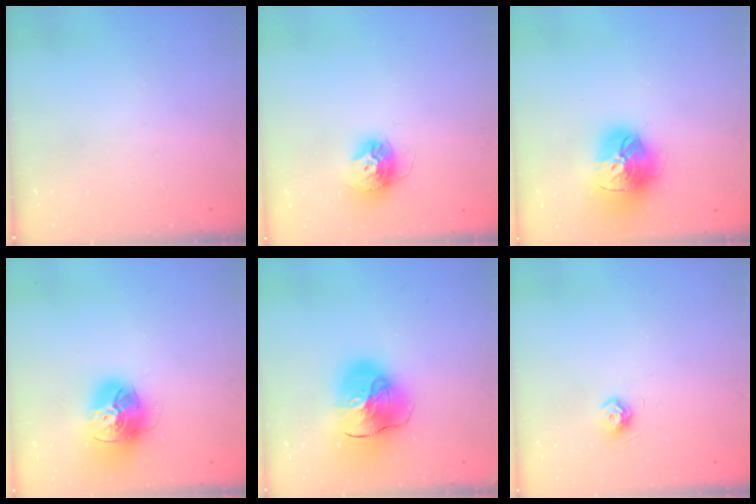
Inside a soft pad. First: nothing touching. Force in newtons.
{"total": 11.9, "press": 11.9, "slide": 0.9}
{"total": 17.9, "press": 17.9, "slide": 1.6}
{"total": 17.1, "press": 17.0, "slide": 1.9}
{"total": 17.4, "press": 17.2, "slide": 2.3}
{"total": 7.6, "press": 7.5, "slide": 1.1}